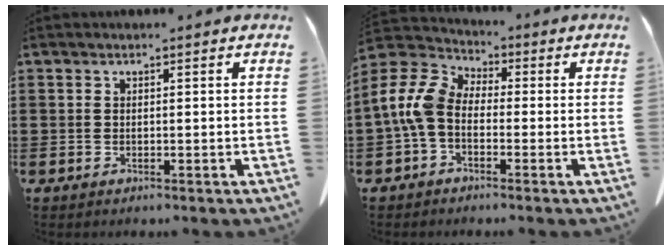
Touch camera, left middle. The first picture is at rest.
{"total": 7.8, "force": [-1.0, 5.2, 5.7], "torque": [-0.168, -0.011, -0.034]}